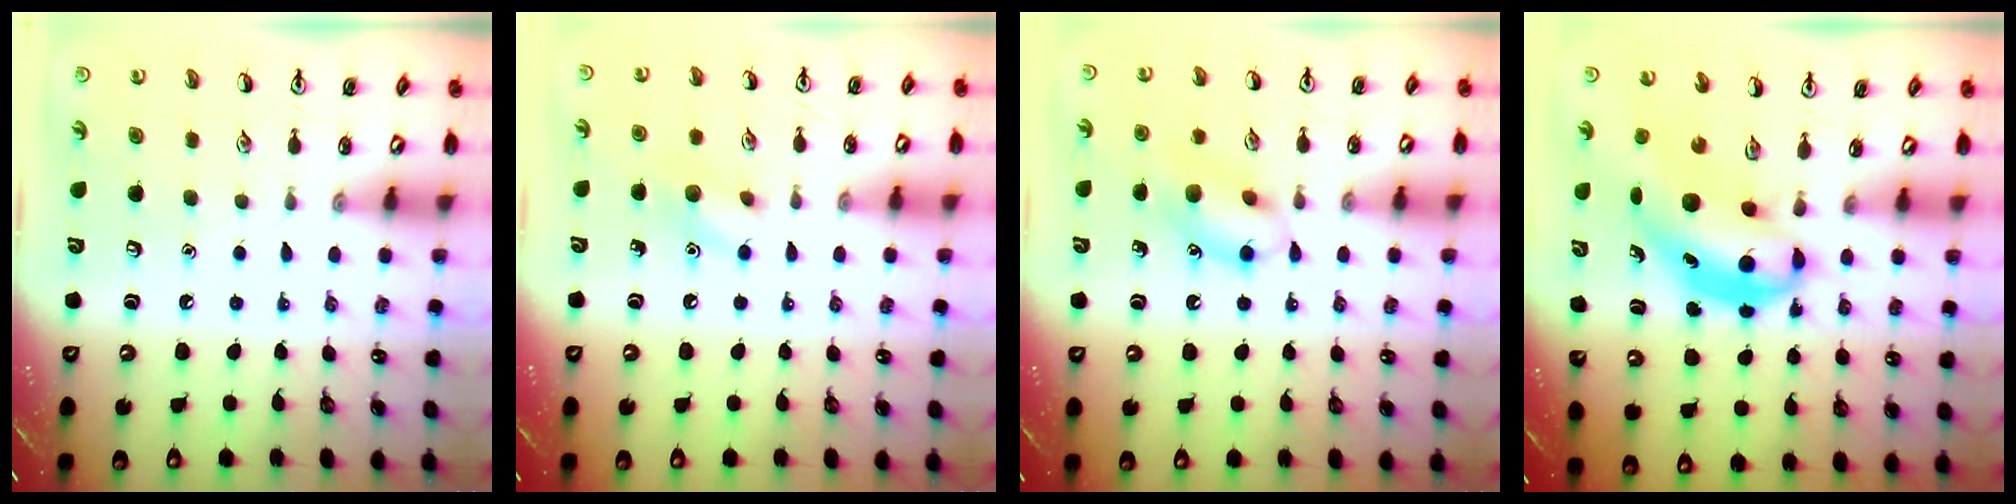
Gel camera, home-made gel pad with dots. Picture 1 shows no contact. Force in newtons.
{"total": 7.8, "press": 7.7, "slide": 1.4}
{"total": 12.1, "press": 11.9, "slide": 2.0}
{"total": 5.7, "press": 5.6, "slide": 1.1}